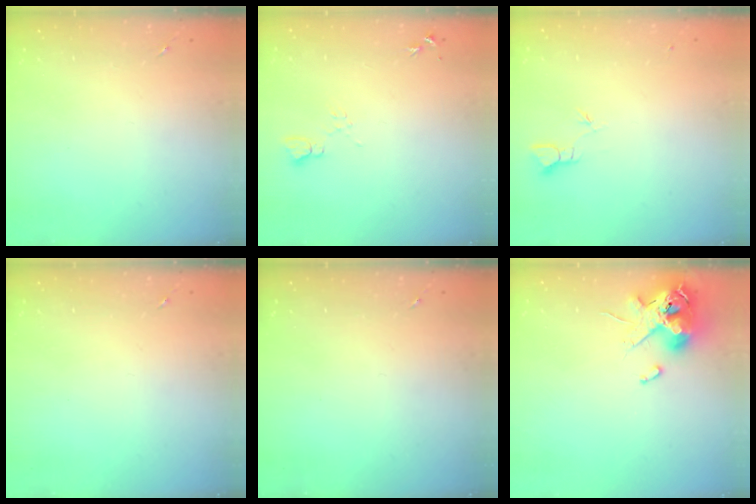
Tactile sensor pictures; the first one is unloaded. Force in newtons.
{"total": 5.9, "press": 5.8, "slide": 0.6}
{"total": 1.8, "press": 1.8, "slide": 0.0}
{"total": 0.0}
{"total": 0.0}
{"total": 12.6, "press": 12.4, "slide": 2.1}